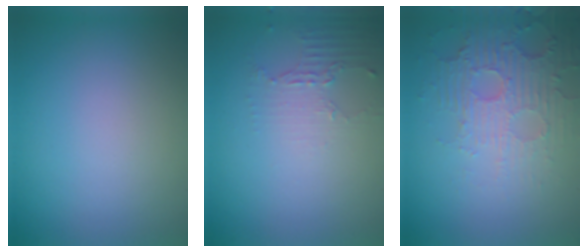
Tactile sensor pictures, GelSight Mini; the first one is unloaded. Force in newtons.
{"total": 2.0, "press": 1.5, "slide": 1.4}
{"total": 4.3, "press": 3.8, "slide": 2.0}